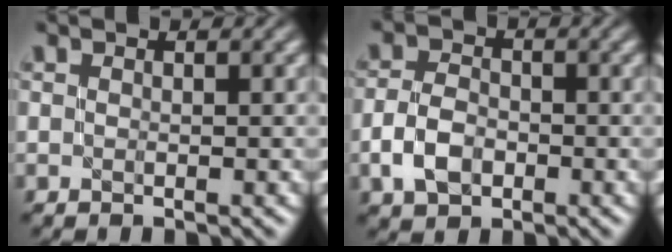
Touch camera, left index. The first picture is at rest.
{"total": 3.6, "force": [-1.5, 2.4, 2.2], "torque": [-0.049, 0.004, -0.031]}